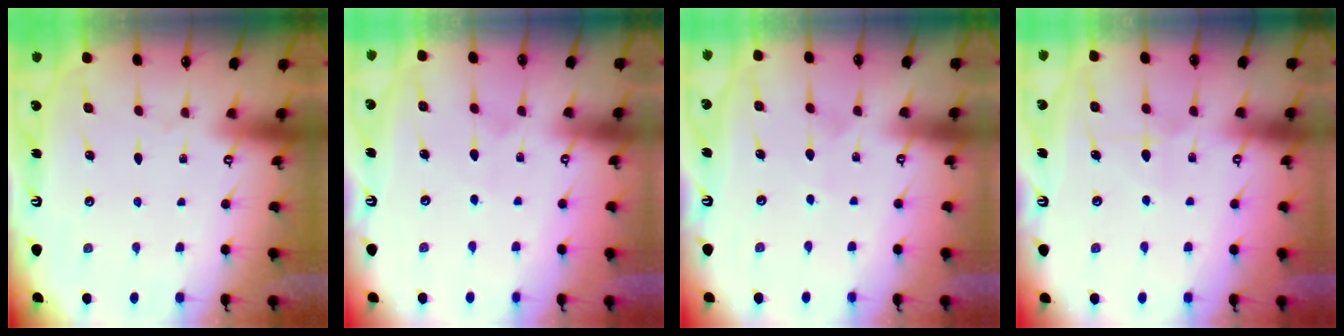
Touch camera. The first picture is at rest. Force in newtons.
{"total": 3.9, "press": 3.9, "slide": 0.2}
{"total": 5.2, "press": 5.0, "slide": 1.4}
{"total": 5.9, "press": 5.9, "slide": 0.3}